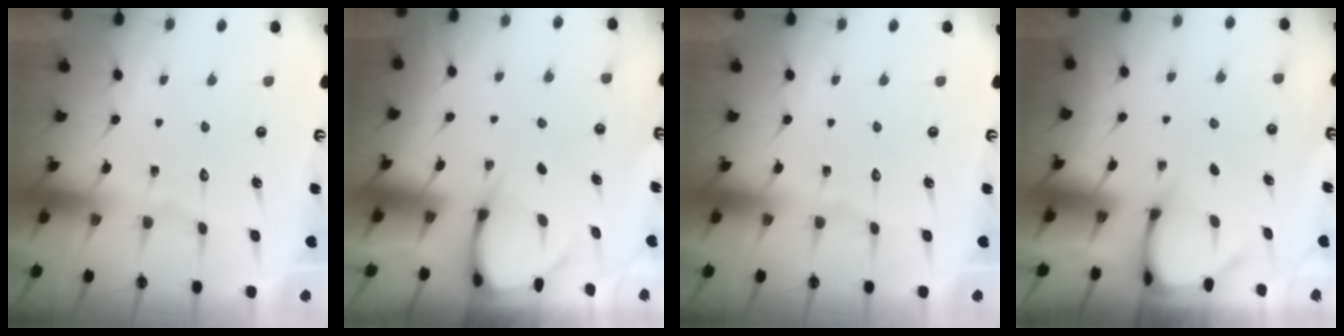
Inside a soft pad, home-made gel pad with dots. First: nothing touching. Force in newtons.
{"total": 3.6, "press": 3.6, "slide": 0.3}
{"total": 0.0}
{"total": 3.4, "press": 3.4, "slide": 0.3}